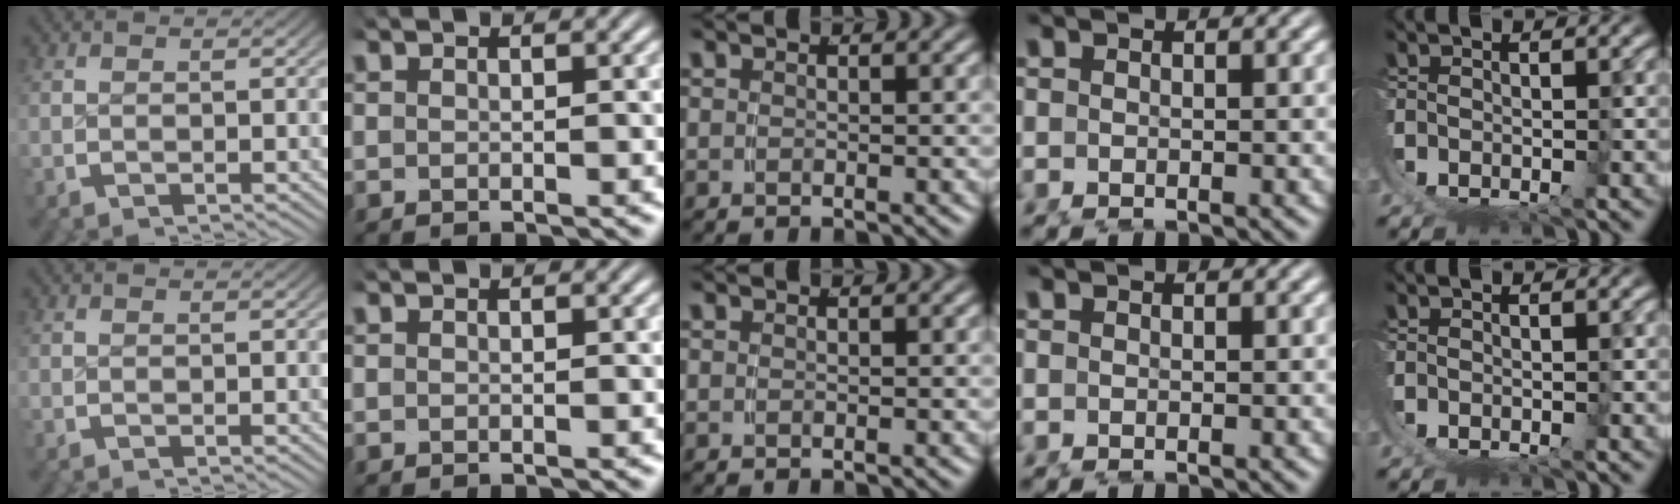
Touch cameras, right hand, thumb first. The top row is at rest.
{}